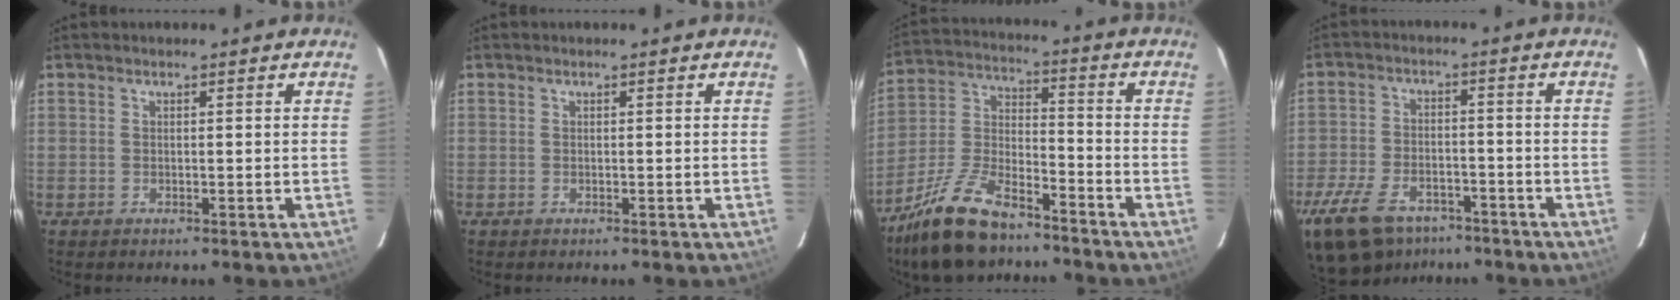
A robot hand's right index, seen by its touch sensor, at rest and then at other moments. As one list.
[{"total": 0.0}, {"total": 16.8, "force": [-12.3, 6.7, 9.3], "torque": [-0.207, 0.003, -0.229]}, {"total": 16.3, "force": [-11.3, 8.5, 8.0], "torque": [-0.199, -0.017, -0.187]}]